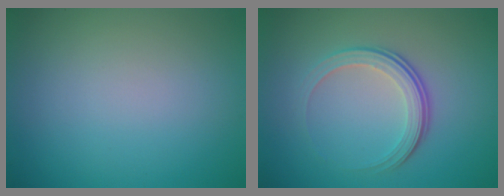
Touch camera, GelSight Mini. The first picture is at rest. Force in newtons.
{"total": 3.7, "press": 2.5, "slide": 2.8}